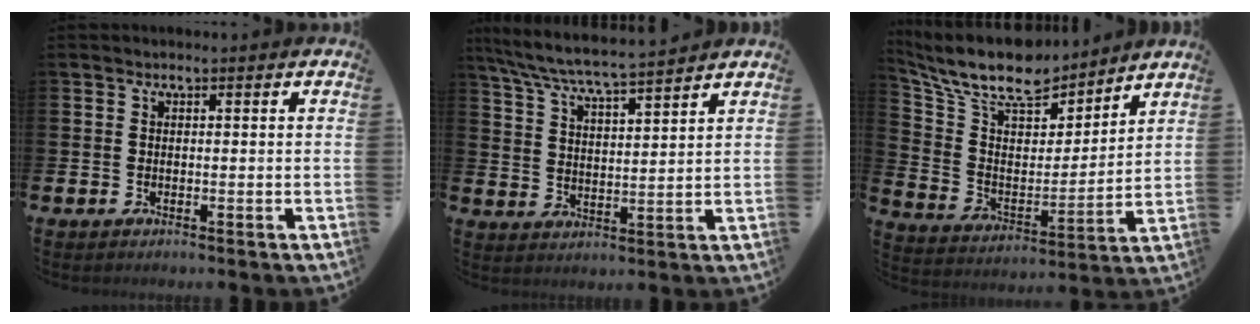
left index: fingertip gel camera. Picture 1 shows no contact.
{"total": 6.8, "force": [6.5, 0.0, 1.9], "torque": [-0.061, -0.041, 0.114]}
{"total": 11.3, "force": [10.1, 3.7, 3.6], "torque": [-0.107, -0.071, 0.174]}